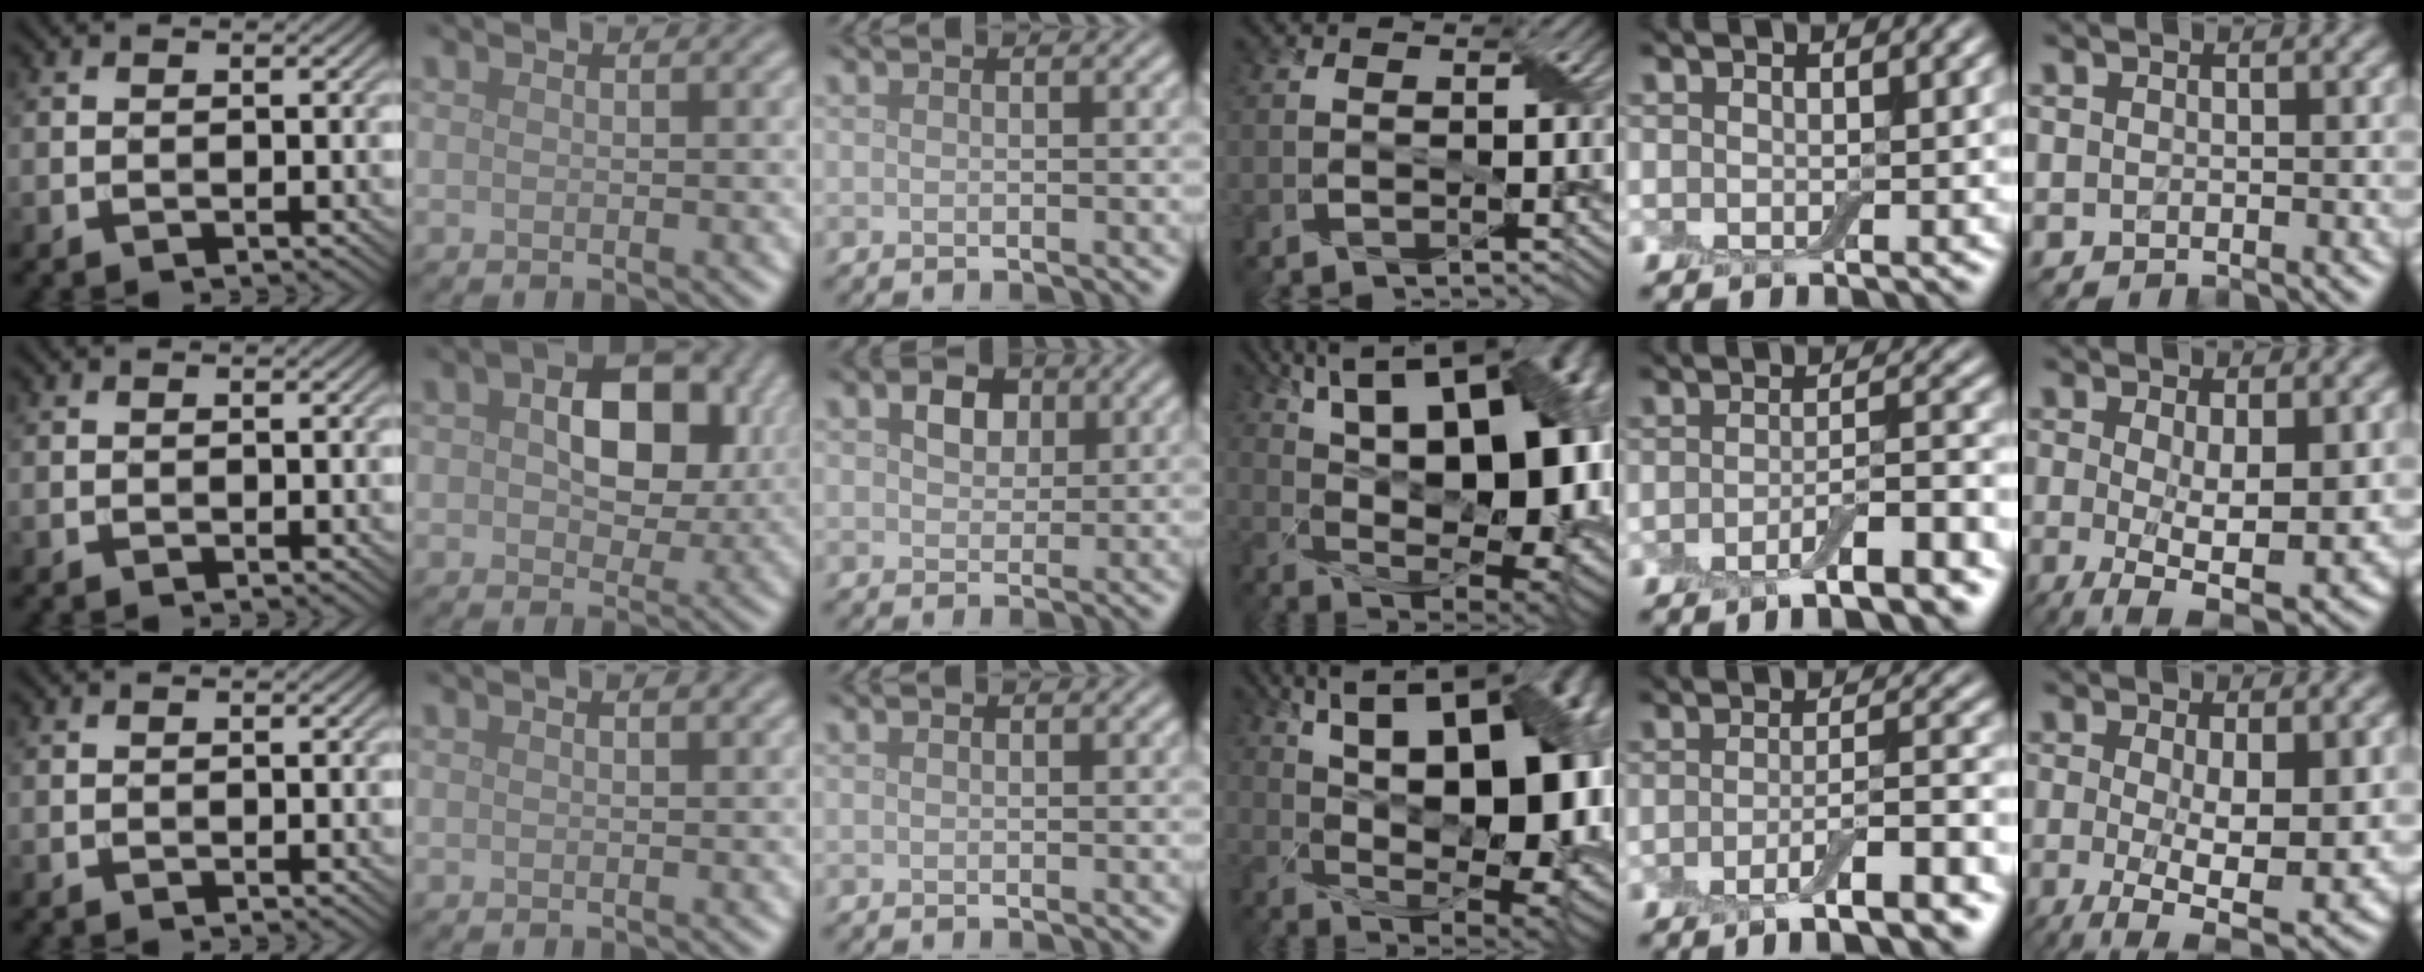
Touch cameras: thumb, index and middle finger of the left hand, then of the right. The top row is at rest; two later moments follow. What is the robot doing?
{"motion": "wrap", "object": "adhesive wrap"}